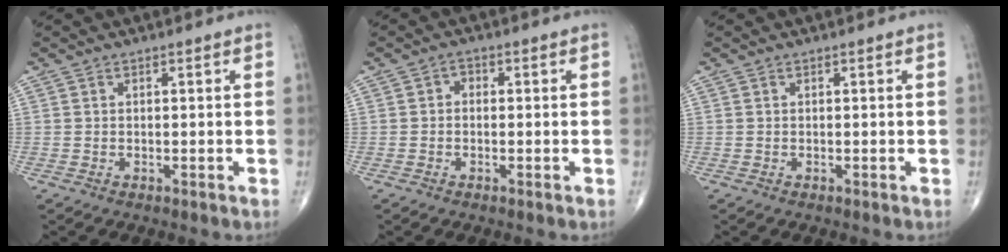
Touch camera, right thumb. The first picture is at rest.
{"total": 1.6, "force": [-0.1, 1.3, 0.9], "torque": [-0.002, 0.006, -0.010]}
{"total": 0.0}